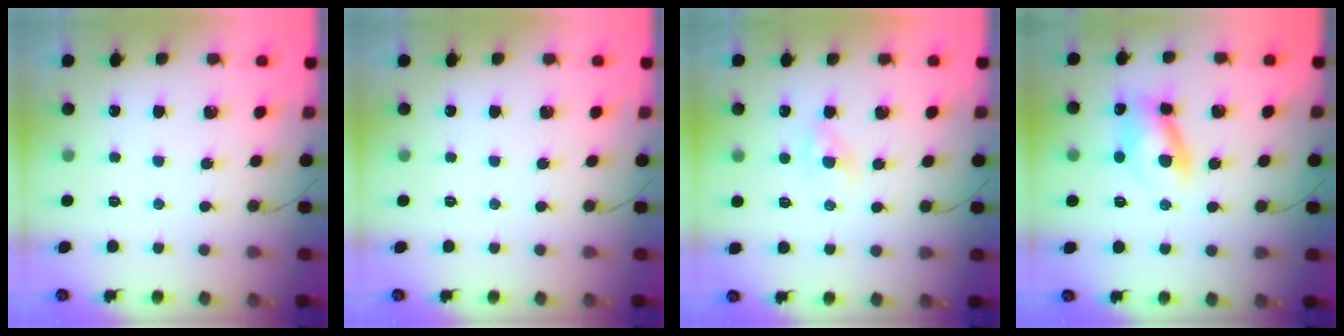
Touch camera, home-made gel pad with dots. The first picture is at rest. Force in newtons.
{"total": 0.0}
{"total": 1.9, "press": 1.7, "slide": 0.8}
{"total": 9.4, "press": 9.4, "slide": 0.7}